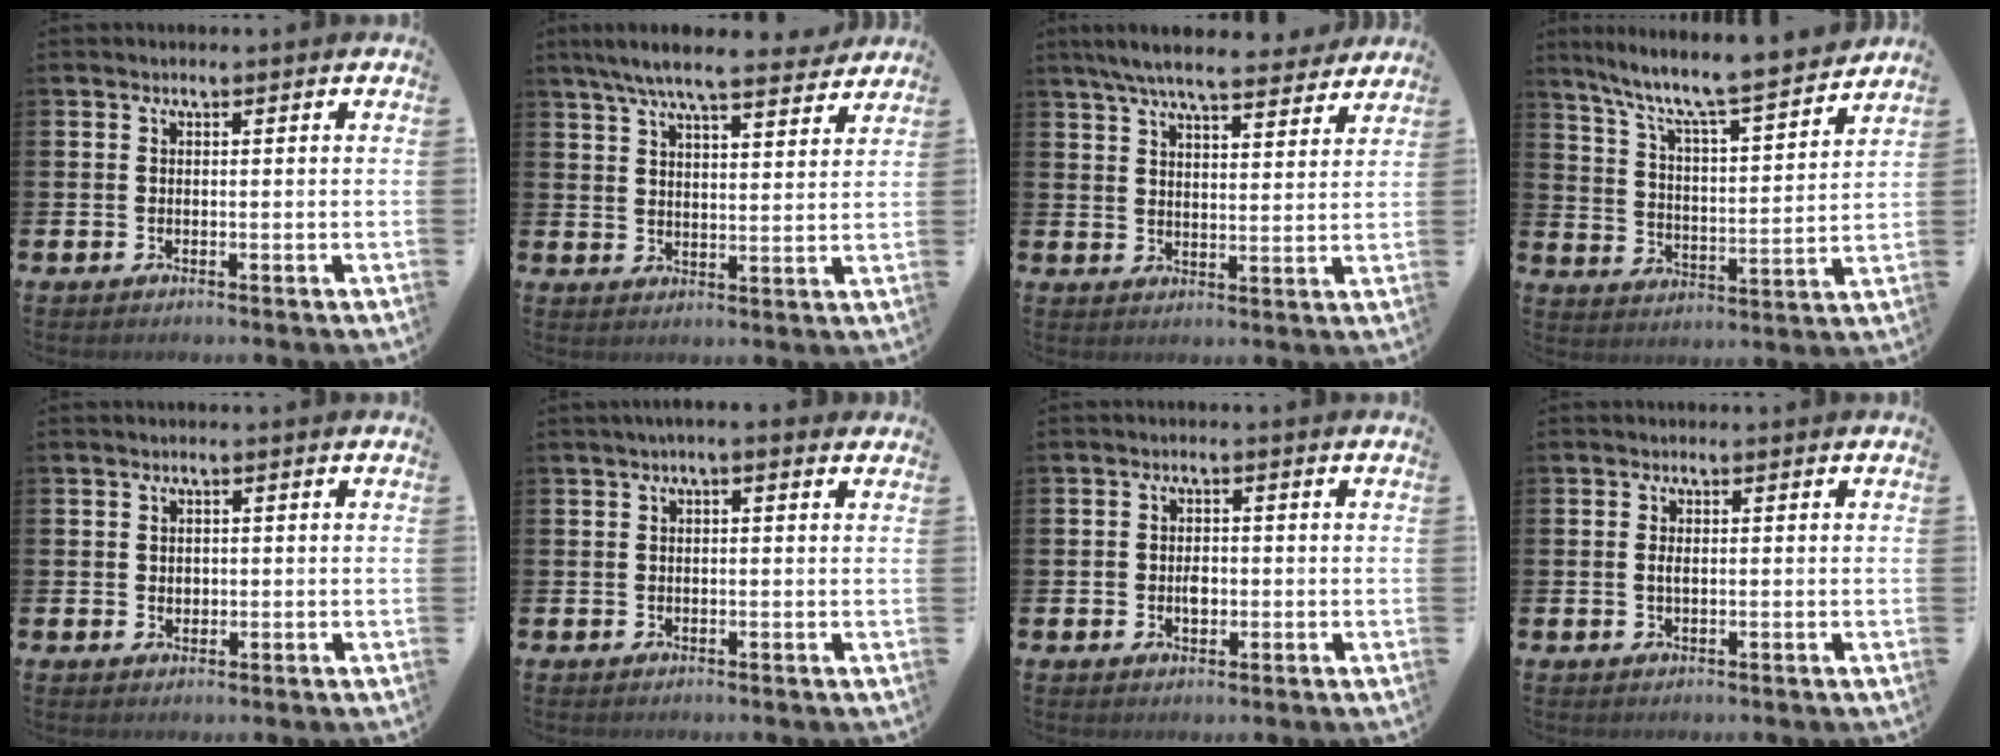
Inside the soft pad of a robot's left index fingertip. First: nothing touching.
{"total": 8.0, "force": [7.3, 1.0, 3.0], "torque": [-0.066, -0.038, 0.128]}
{"total": 7.3, "force": [6.8, 1.1, 2.6], "torque": [-0.055, -0.037, 0.117]}
{"total": 8.7, "force": [8.1, 0.4, 3.3], "torque": [-0.091, -0.067, 0.132]}
{"total": 1.1, "force": [0.5, 0.9, 0.3], "torque": [0.008, 0.001, 0.005]}
{"total": 1.3, "force": [0.6, 0.2, 1.1], "torque": [-0.010, -0.002, 0.007]}
{"total": 2.3, "force": [-0.2, 1.7, 1.5], "torque": [-0.004, -0.003, -0.012]}
{"total": 1.0, "force": [0.0, 0.4, 0.9], "torque": [-0.010, 0.001, -0.003]}